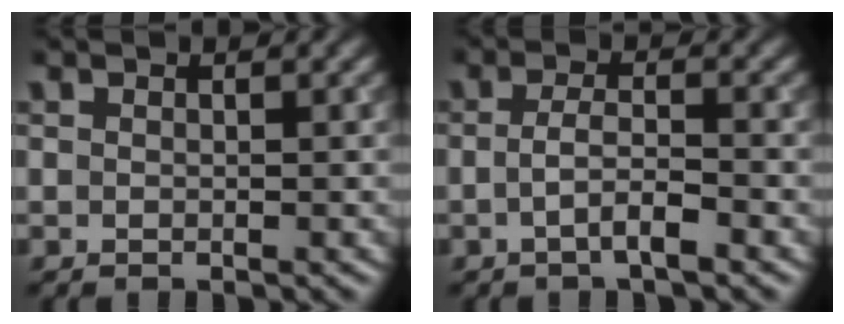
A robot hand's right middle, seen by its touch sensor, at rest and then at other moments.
{"total": 2.6, "force": [-1.0, 0.5, 2.3], "torque": [-0.041, 0.007, -0.023]}